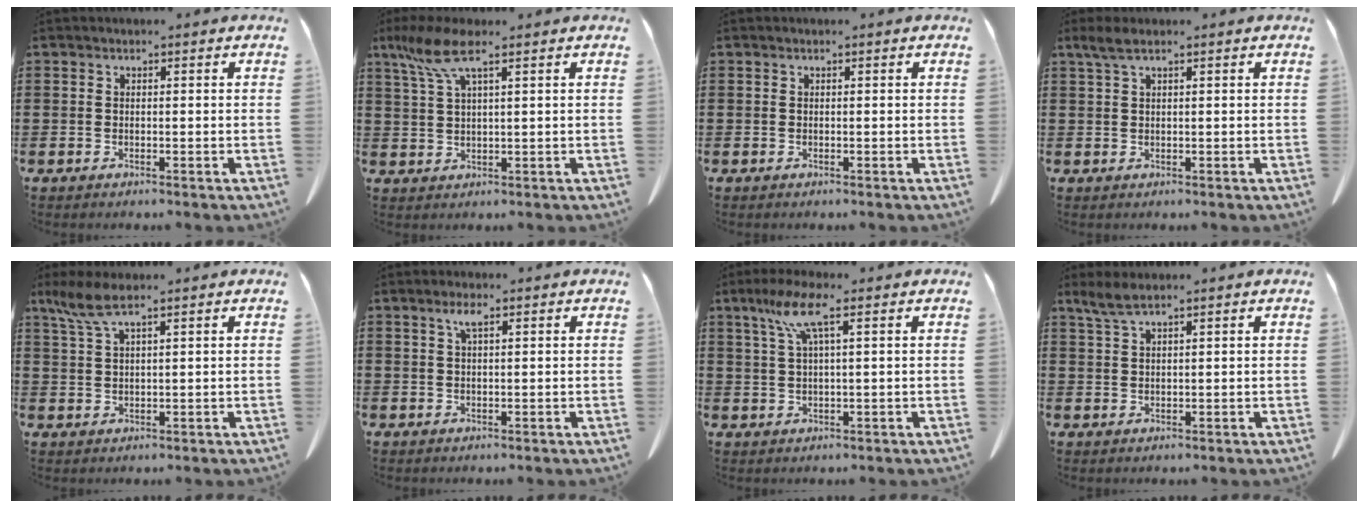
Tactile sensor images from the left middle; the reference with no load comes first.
{"total": 6.6, "force": [3.6, 1.4, 5.3], "torque": [-0.127, -0.001, 0.061]}
{"total": 0.0}
{"total": 2.2, "force": [1.3, 0.4, 1.7], "torque": [-0.036, 0.001, 0.024]}
{"total": 5.2, "force": [3.3, 1.0, 3.9], "torque": [-0.090, -0.004, 0.058]}
{"total": 2.9, "force": [1.3, 0.6, 2.5], "torque": [-0.054, 0.007, 0.021]}
{"total": 6.6, "force": [3.2, 0.7, 5.7], "torque": [-0.127, 0.004, 0.052]}
{"total": 3.0, "force": [2.1, 0.5, 2.0], "torque": [-0.044, 0.000, 0.040]}